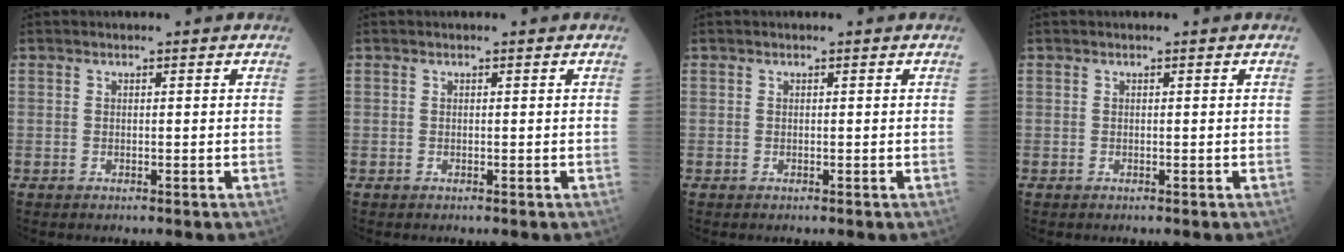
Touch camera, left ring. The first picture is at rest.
{"total": 0.0}
{"total": 0.0}
{"total": 0.0}